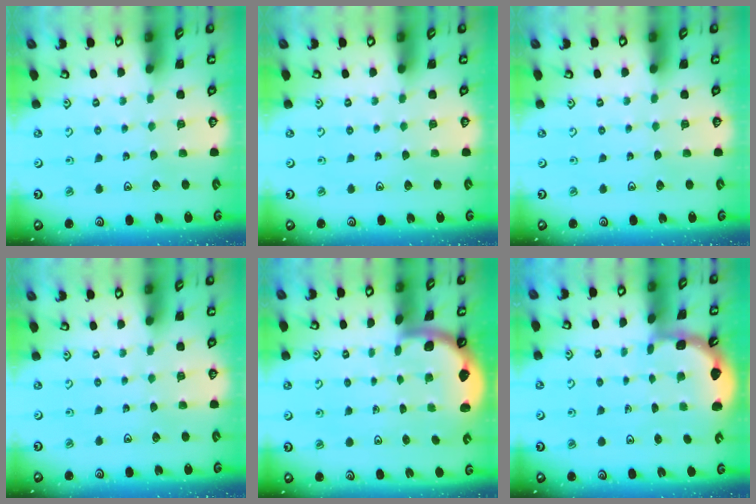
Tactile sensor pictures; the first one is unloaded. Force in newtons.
{"total": 0.0}
{"total": 0.0}
{"total": 0.0}
{"total": 1.6, "press": 1.6, "slide": 0.1}
{"total": 2.1, "press": 2.1, "slide": 0.2}